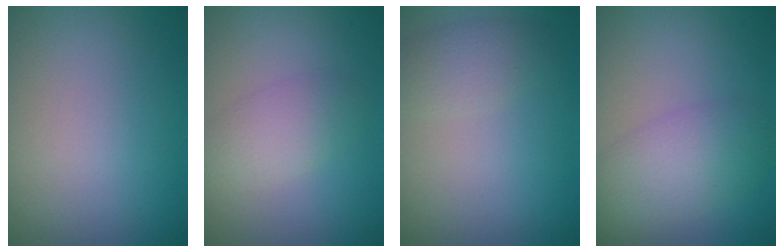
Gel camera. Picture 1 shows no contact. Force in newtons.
{"total": 2.6, "press": 2.6, "slide": 0.1}
{"total": 2.4, "press": 2.4, "slide": 0.1}
{"total": 4.5, "press": 4.5, "slide": 0.1}